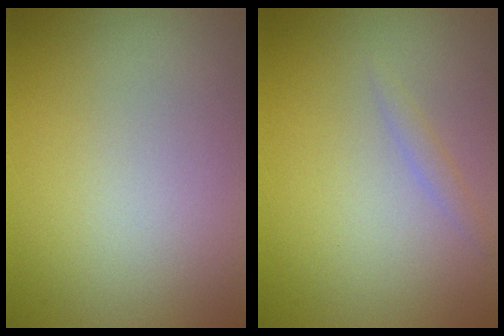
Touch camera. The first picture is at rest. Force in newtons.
{"total": 0.9, "press": 0.9, "slide": 0.1}